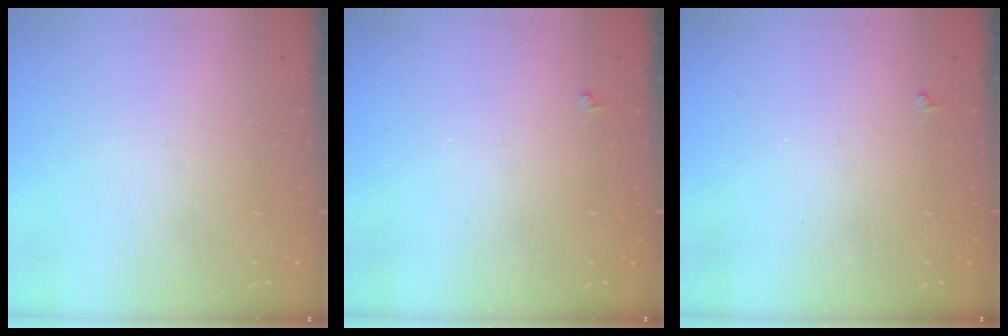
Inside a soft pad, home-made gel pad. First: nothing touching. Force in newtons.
{"total": 2.9, "press": 2.9, "slide": 0.4}
{"total": 2.9, "press": 2.9, "slide": 0.4}